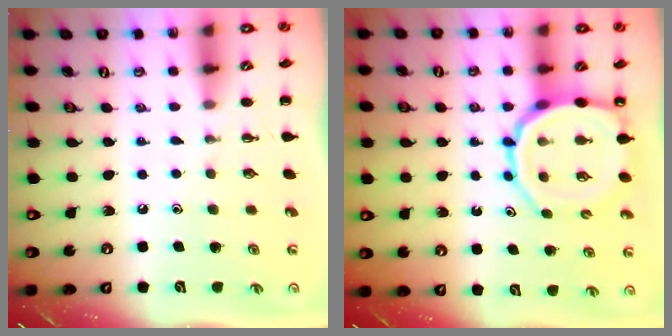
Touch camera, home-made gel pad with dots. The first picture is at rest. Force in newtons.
{"total": 10.4, "press": 10.0, "slide": 3.0}